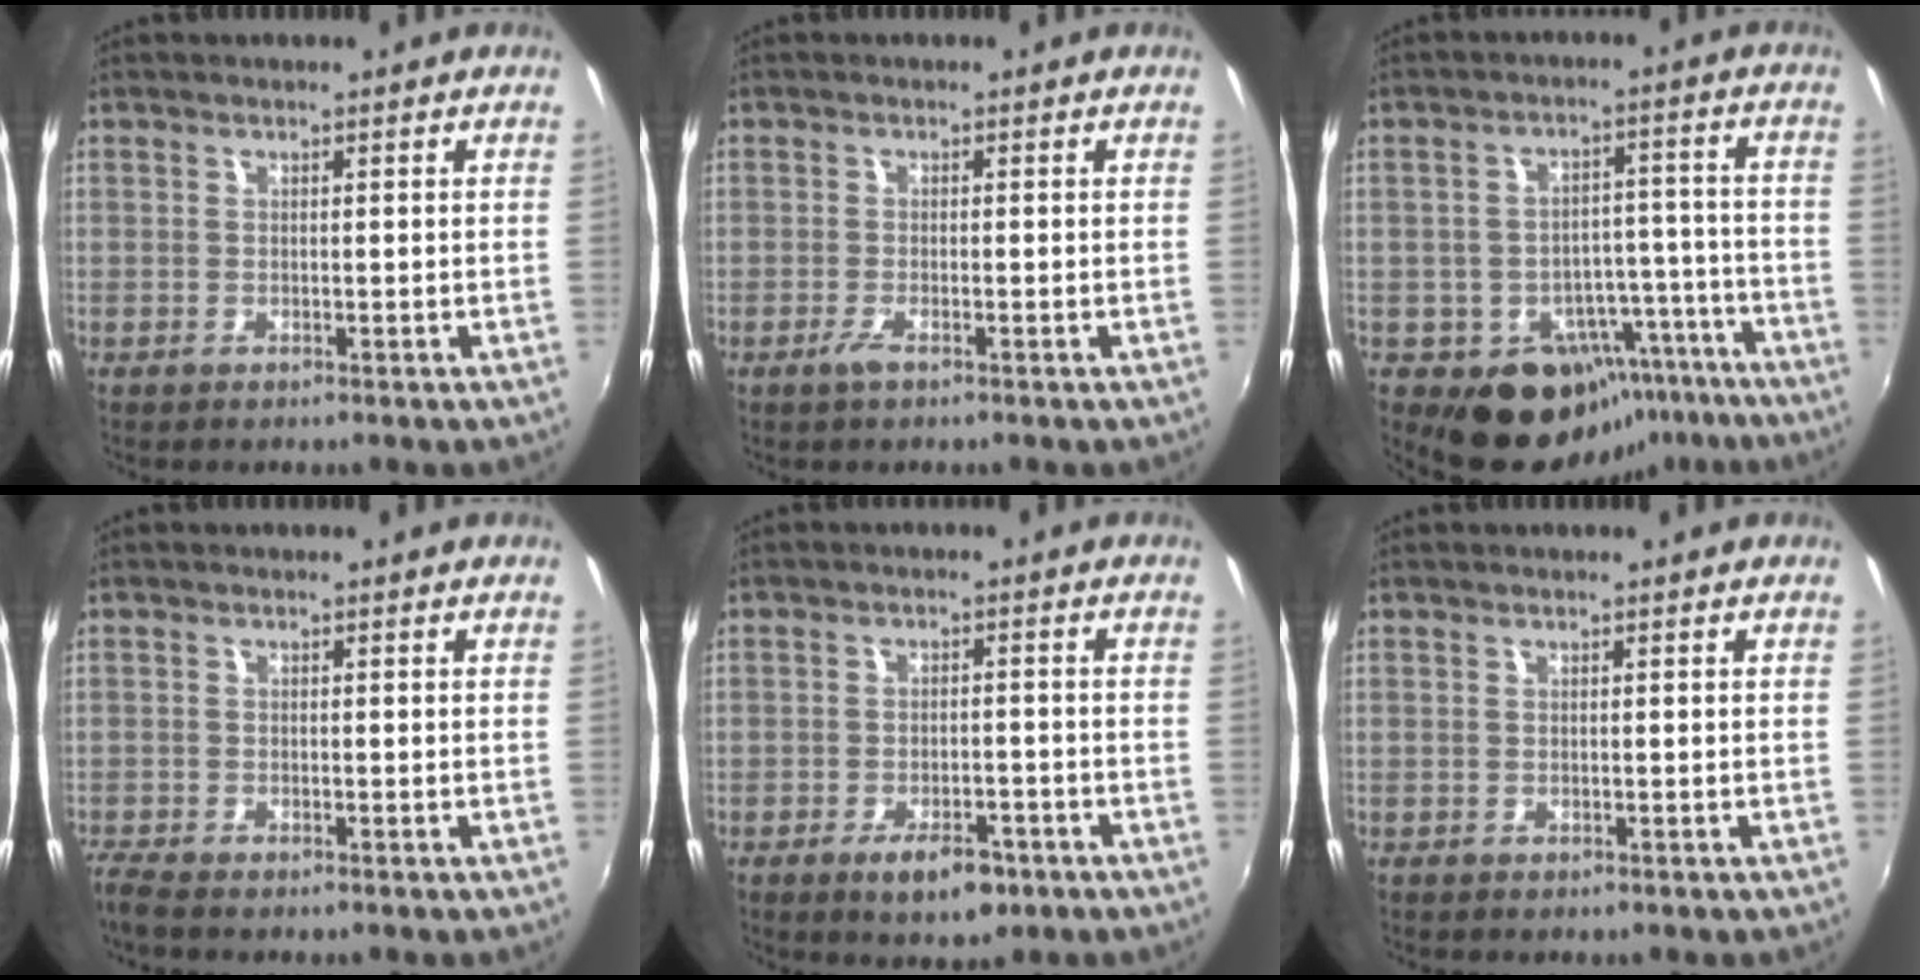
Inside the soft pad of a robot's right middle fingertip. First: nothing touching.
{"total": 1.9, "force": [-1.2, 0.2, 1.5], "torque": [-0.031, -0.006, -0.025]}
{"total": 13.8, "force": [-9.2, 9.4, 4.1], "torque": [-0.060, 0.042, -0.100]}
{"total": 3.0, "force": [-2.7, 0.4, 1.3], "torque": [-0.036, -0.016, -0.054]}
{"total": 6.5, "force": [-3.9, 3.0, 4.2], "torque": [-0.087, -0.005, -0.055]}
{"total": 0.0}